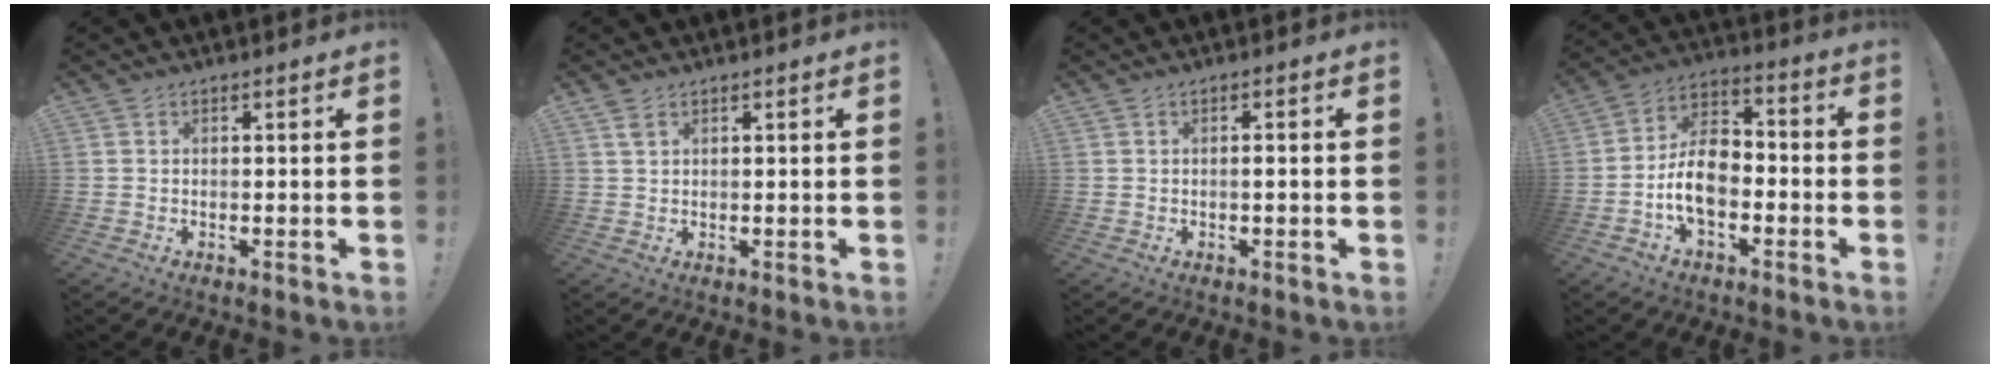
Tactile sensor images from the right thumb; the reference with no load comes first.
{"total": 2.0, "force": [1.2, 0.9, 1.4], "torque": [-0.028, 0.002, 0.021]}
{"total": 1.3, "force": [-0.6, -0.1, 1.1], "torque": [-0.028, 0.004, -0.011]}
{"total": 12.4, "force": [-3.9, 8.0, 8.5], "torque": [-0.155, 0.031, -0.069]}